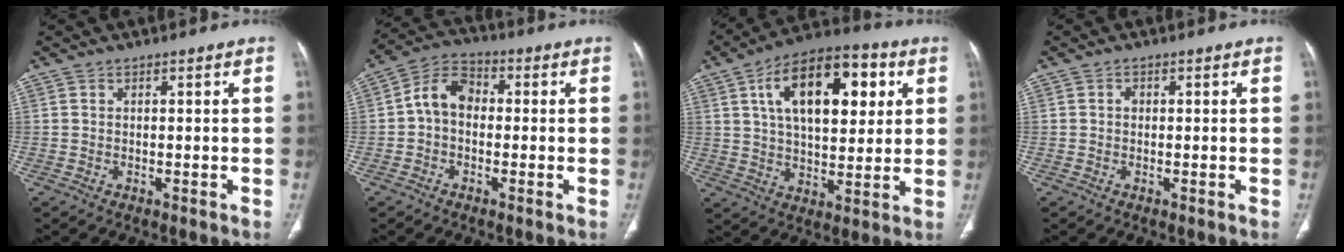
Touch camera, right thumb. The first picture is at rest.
{"total": 7.6, "force": [-0.3, 5.5, 5.2], "torque": [-0.078, 0.025, -0.019]}
{"total": 20.1, "force": [6.5, 10.5, 15.9], "torque": [-0.217, 0.000, 0.100]}
{"total": 0.8, "force": [0.0, 0.7, 0.4], "torque": [-0.003, 0.003, -0.002]}